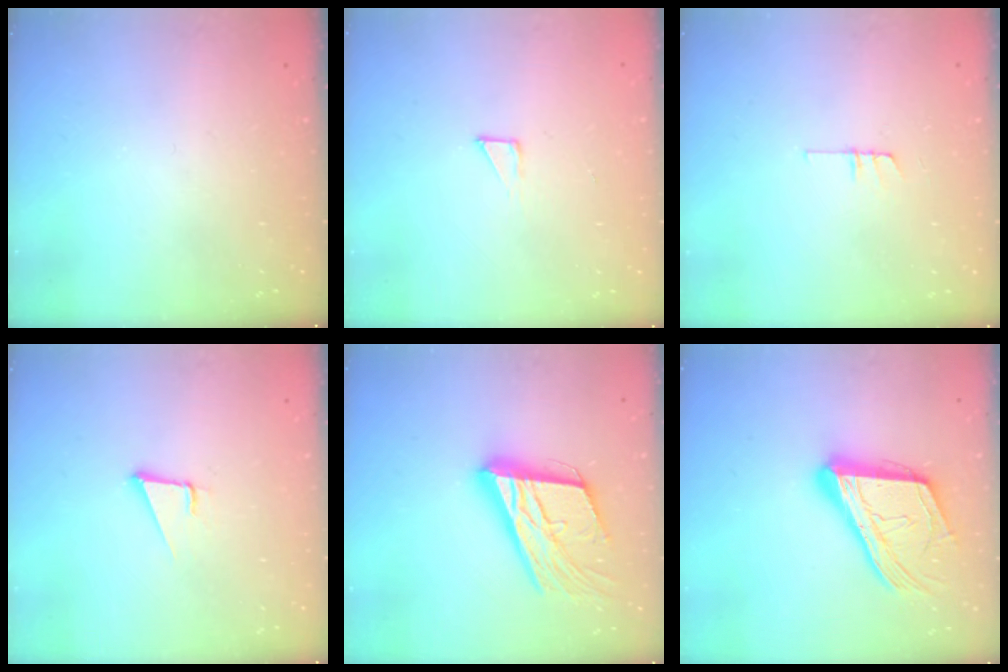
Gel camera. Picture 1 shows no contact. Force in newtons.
{"total": 3.3, "press": 3.3, "slide": 0.3}
{"total": 4.8, "press": 4.8, "slide": 0.4}
{"total": 3.7, "press": 2.9, "slide": 2.3}
{"total": 22.7, "press": 22.3, "slide": 4.0}
{"total": 21.0, "press": 20.8, "slide": 2.7}